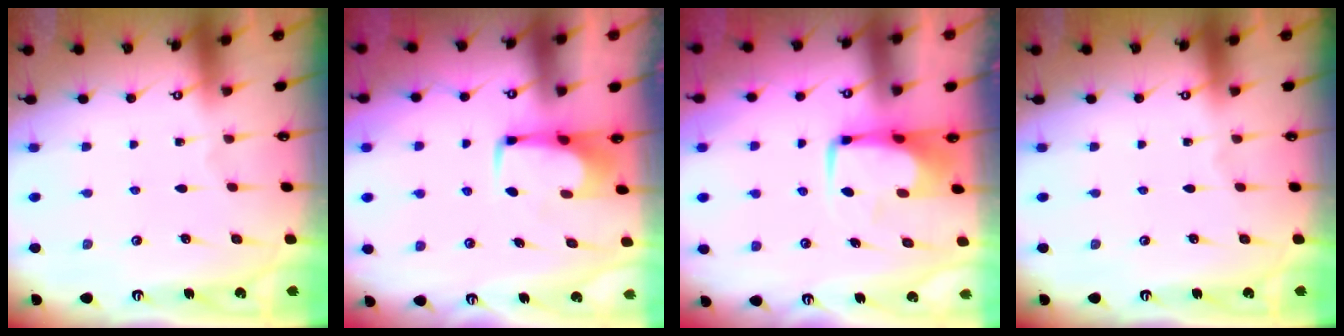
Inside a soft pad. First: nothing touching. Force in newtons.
{"total": 1.6, "press": 1.4, "slide": 0.7}
{"total": 0.6, "press": 0.4, "slide": 0.4}
{"total": 0.0}